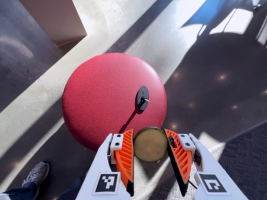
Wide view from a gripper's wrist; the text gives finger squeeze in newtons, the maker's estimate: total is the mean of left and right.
{"total": 10.1, "left": 10.2, "right": 10.0}